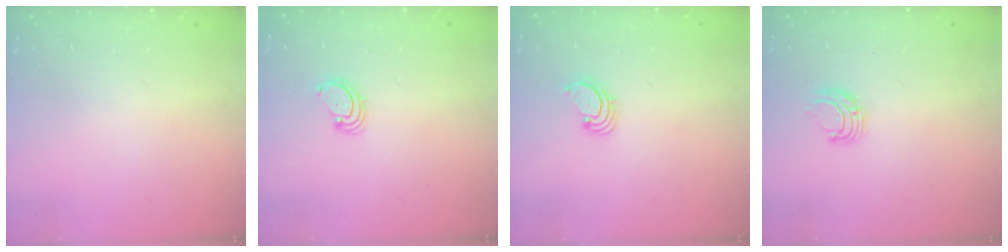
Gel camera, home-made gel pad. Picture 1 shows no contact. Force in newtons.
{"total": 2.8, "press": 2.8, "slide": 0.2}
{"total": 1.7, "press": 1.7, "slide": 0.2}
{"total": 5.4, "press": 5.4, "slide": 0.6}